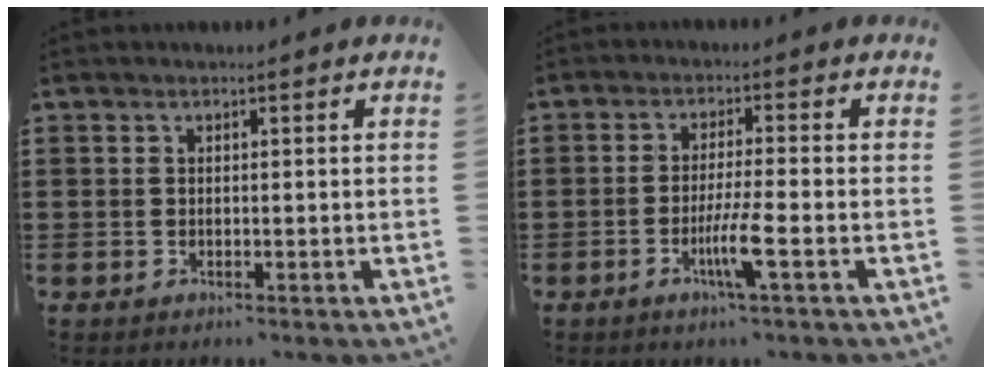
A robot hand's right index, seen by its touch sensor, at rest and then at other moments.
{"total": 5.4, "force": [-2.1, -0.3, 4.9], "torque": [-0.095, -0.019, -0.040]}